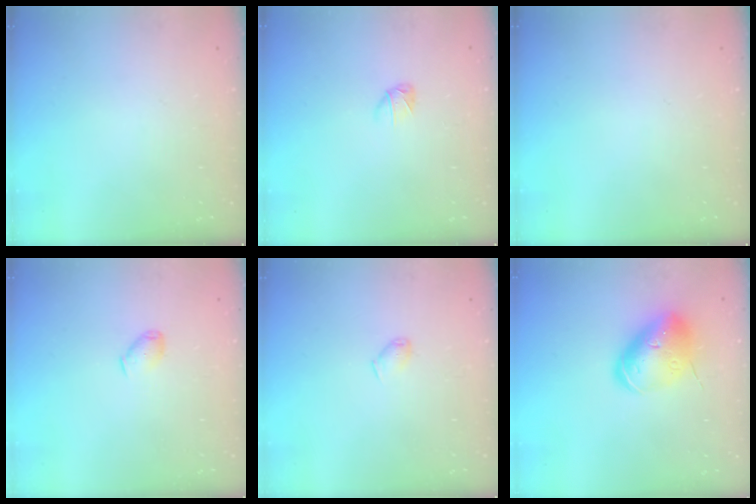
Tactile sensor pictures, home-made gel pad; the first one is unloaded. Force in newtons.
{"total": 3.0, "press": 2.9, "slide": 0.7}
{"total": 0.0}
{"total": 6.3, "press": 6.3, "slide": 0.8}
{"total": 4.4, "press": 4.3, "slide": 0.8}
{"total": 13.2, "press": 13.0, "slide": 2.3}